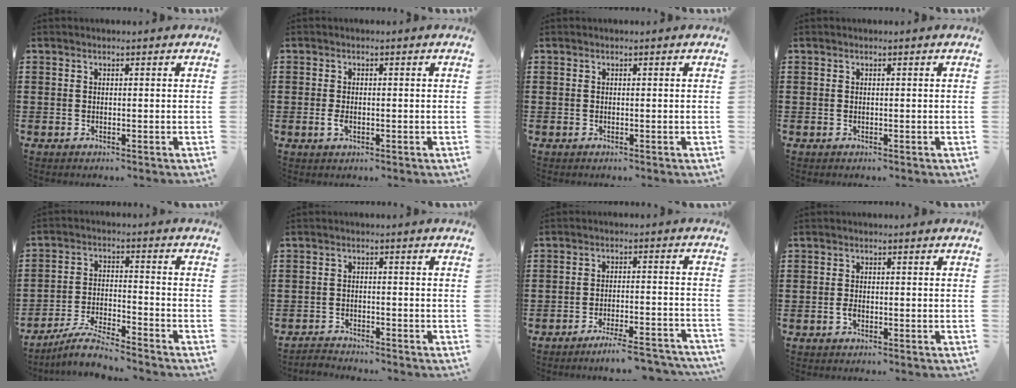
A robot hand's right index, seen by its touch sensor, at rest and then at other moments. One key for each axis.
{"total": 1.8, "fx": -0.4, "fy": 0.8, "fz": 1.5, "tx": -0.038, "ty": -0.005, "tz": -0.010}
{"total": 0.0}
{"total": 0.0}
{"total": 5.0, "fx": -4.7, "fy": 0.1, "fz": 1.7, "tx": -0.041, "ty": -0.002, "tz": -0.094}
{"total": 2.1, "fx": -2.1, "fy": 0.1, "fz": -0.3, "tx": -0.001, "ty": 0.001, "tz": -0.047}
{"total": 5.2, "fx": -4.7, "fy": -0.3, "fz": 2.2, "tx": -0.033, "ty": -0.010, "tz": -0.087}
{"total": 1.4, "fx": -0.6, "fy": 0.6, "fz": 1.1, "tx": -0.030, "ty": -0.007, "tz": -0.012}